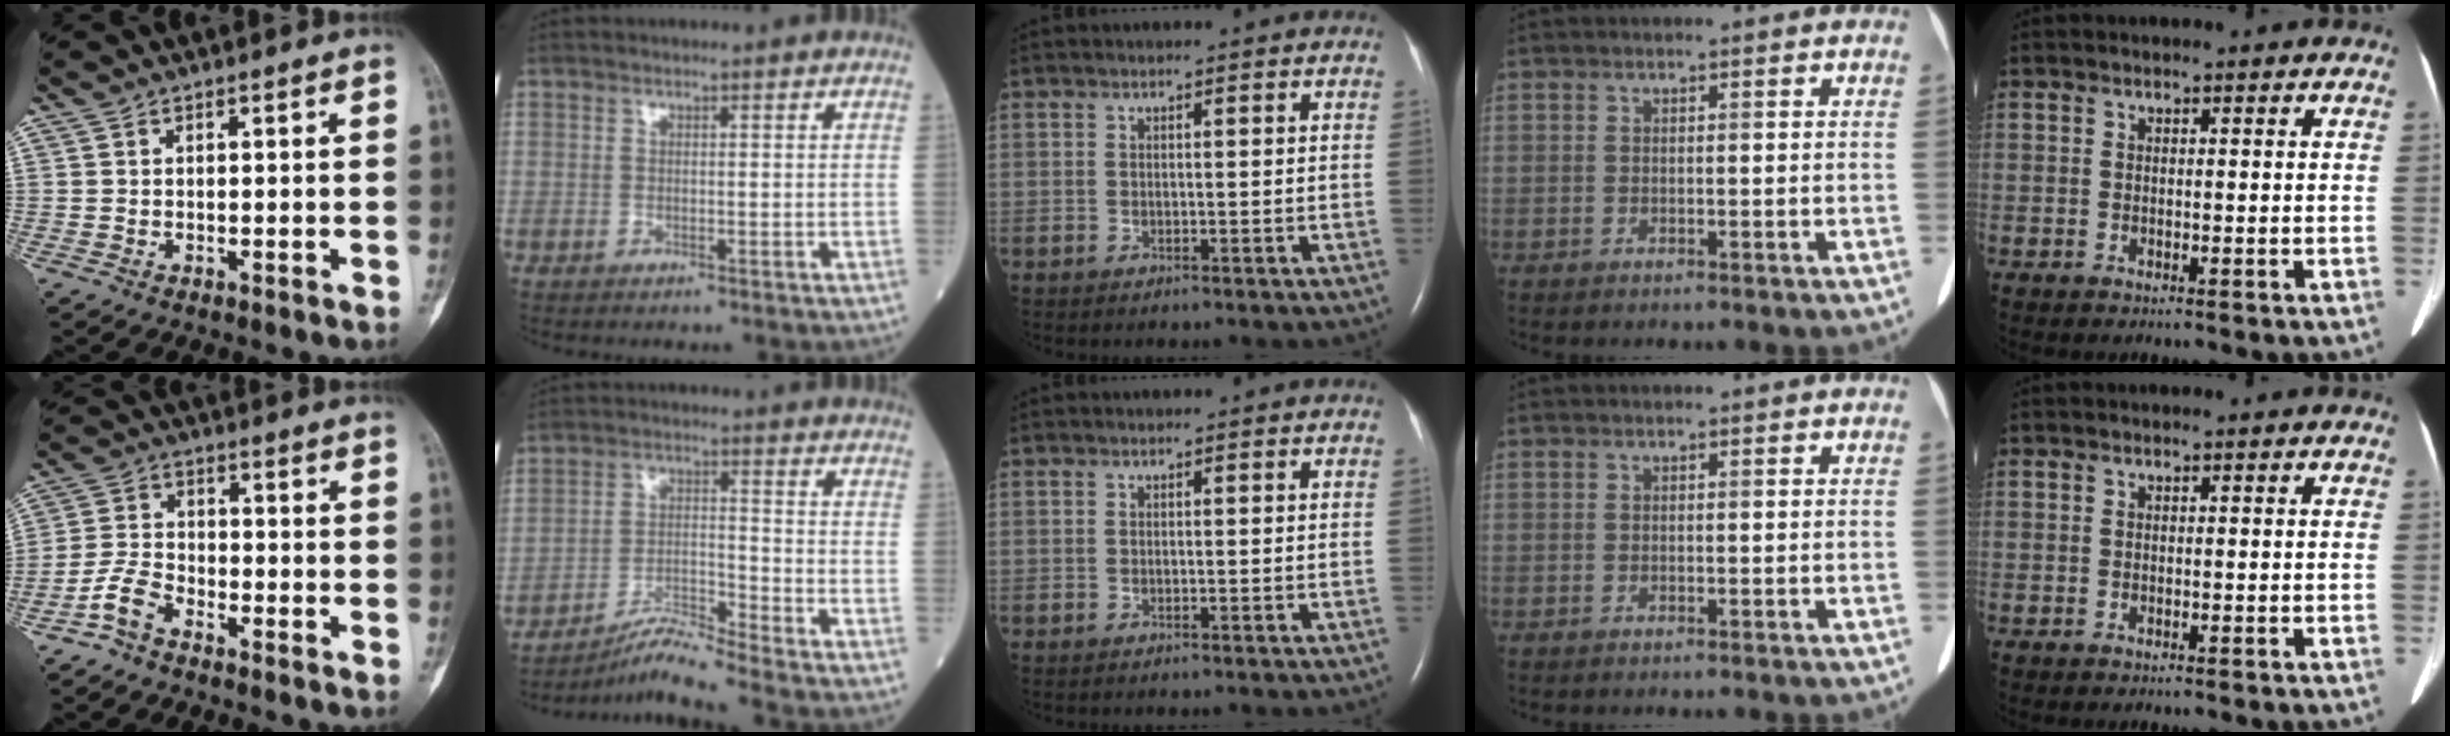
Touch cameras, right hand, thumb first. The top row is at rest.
{"thumb": {"total": 5.4, "force": [-3.9, 2.5, 2.8], "torque": [-0.057, 0.026, -0.088]}, "index": {"total": 6.9, "force": [-6.3, -2.1, 1.9], "torque": [-0.043, -0.013, -0.115]}}